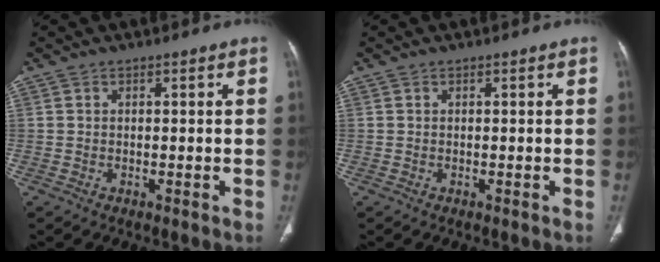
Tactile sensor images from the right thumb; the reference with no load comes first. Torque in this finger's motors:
{"motor_torque": [0.00, 0.00, 0.00, 0.00, 0.02]}